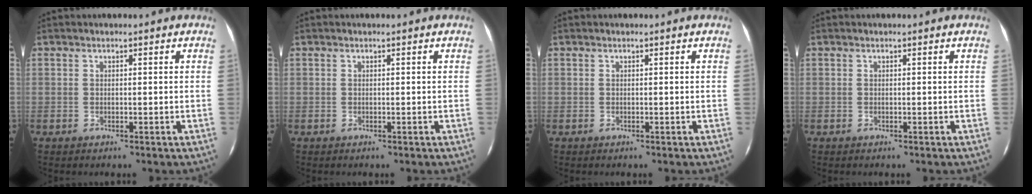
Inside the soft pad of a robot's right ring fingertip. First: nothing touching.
{"total": 0.0}
{"total": 0.0}
{"total": 0.0}